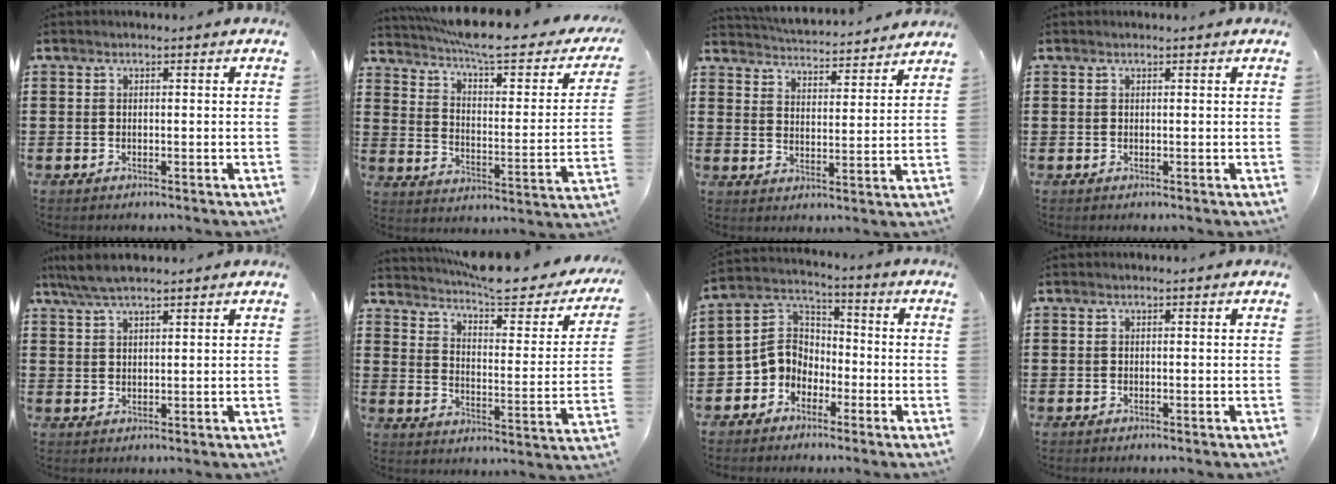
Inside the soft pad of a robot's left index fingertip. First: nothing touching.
{"total": 7.8, "force": [6.6, 0.3, 4.1], "torque": [-0.103, -0.047, 0.108]}
{"total": 4.1, "force": [4.0, -0.3, -0.1], "torque": [-0.021, -0.035, 0.066]}
{"total": 0.0}
{"total": 4.6, "force": [3.7, 0.8, 2.5], "torque": [-0.057, -0.002, 0.069]}
{"total": 6.4, "force": [5.8, 0.5, 2.6], "torque": [-0.073, -0.038, 0.095]}
{"total": 6.7, "force": [-2.7, 5.9, 1.6], "torque": [-0.073, 0.008, -0.062]}
{"total": 0.0}